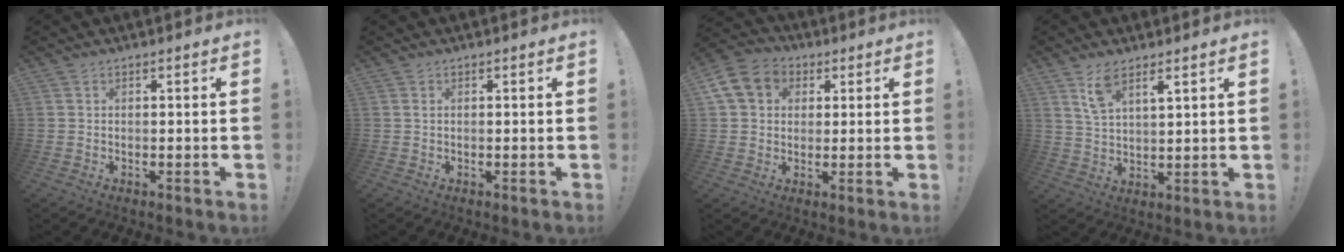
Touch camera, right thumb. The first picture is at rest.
{"total": 0.5, "force": [0.2, 0.2, 0.5], "torque": [-0.012, 0.004, 0.003]}
{"total": 11.6, "force": [3.6, 9.5, 5.5], "torque": [-0.091, -0.001, 0.075]}
{"total": 6.5, "force": [4.8, 2.3, 3.8], "torque": [-0.065, -0.021, 0.086]}